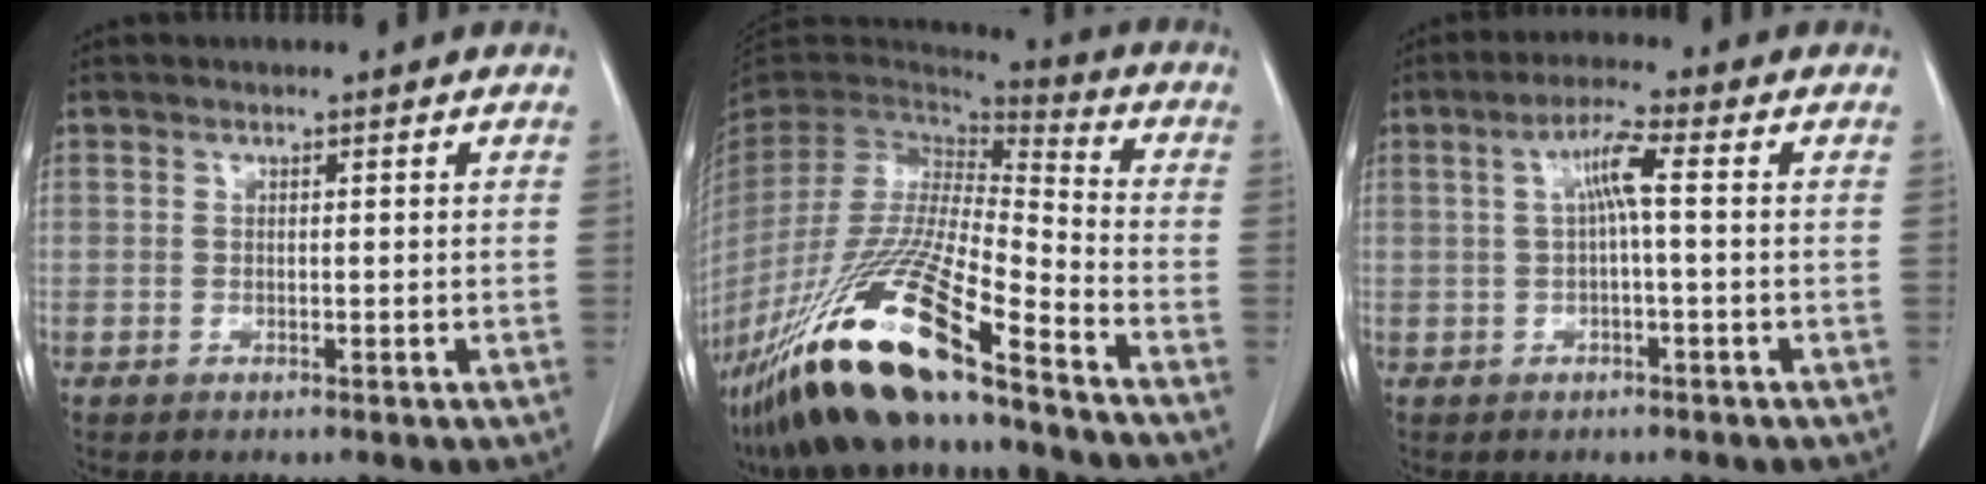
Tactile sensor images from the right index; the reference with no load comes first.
{"total": 22.9, "force": [-15.3, 2.5, 16.9], "torque": [-0.337, -0.062, -0.289]}
{"total": 4.4, "force": [0.5, 0.2, 4.3], "torque": [-0.081, 0.015, 0.009]}